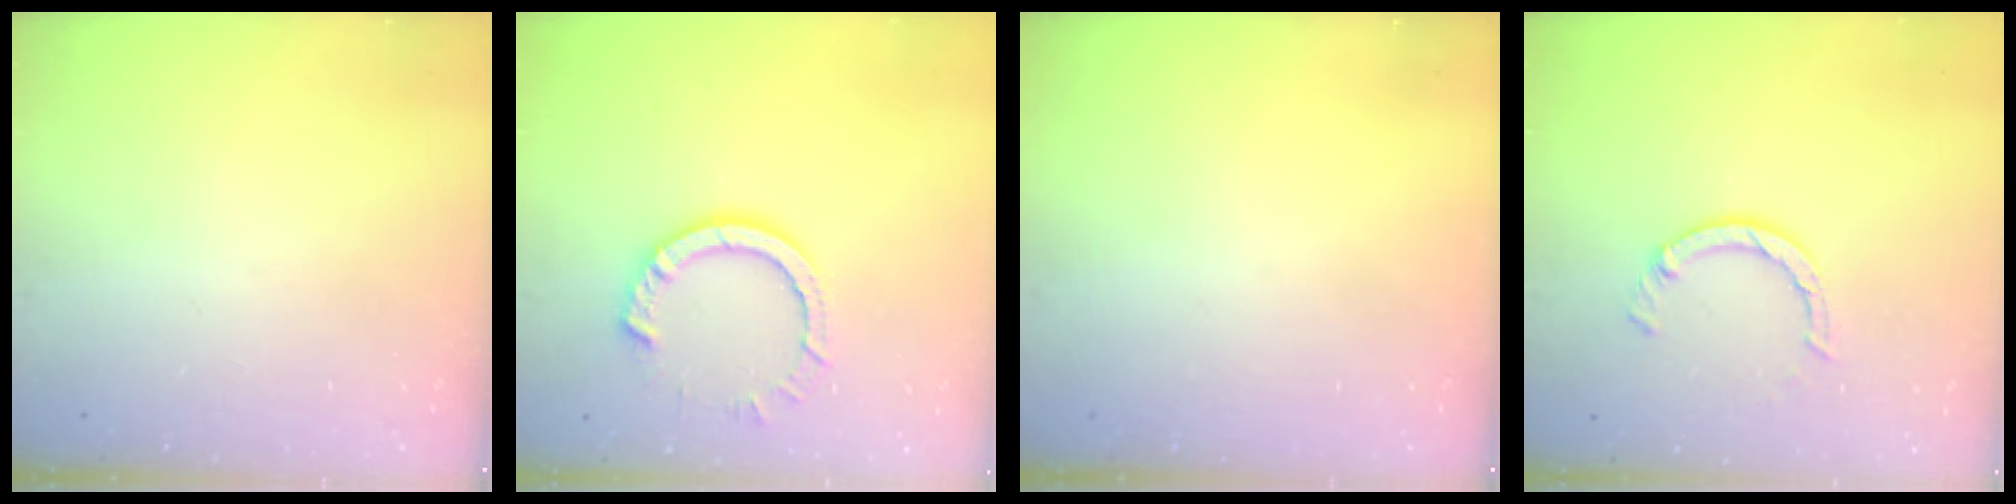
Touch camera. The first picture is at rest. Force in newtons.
{"total": 9.4, "press": 9.3, "slide": 0.9}
{"total": 0.0}
{"total": 5.8, "press": 5.8, "slide": 0.8}